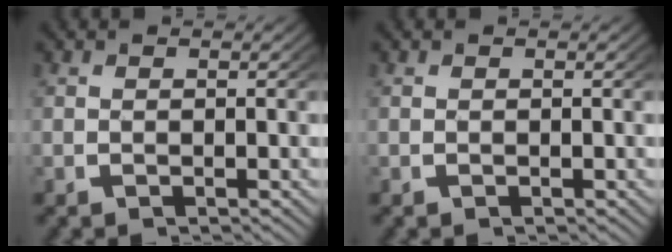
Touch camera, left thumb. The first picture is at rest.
{"total": 0.0}